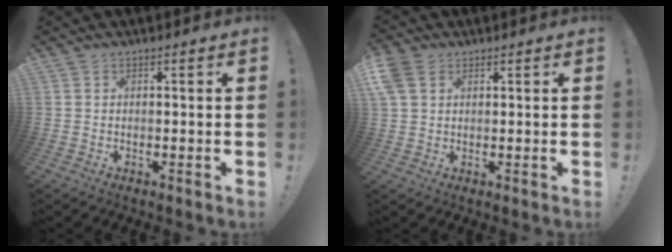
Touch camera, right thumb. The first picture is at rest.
{"total": 6.3, "force": [2.9, 4.5, 3.4], "torque": [-0.072, 0.002, 0.061]}